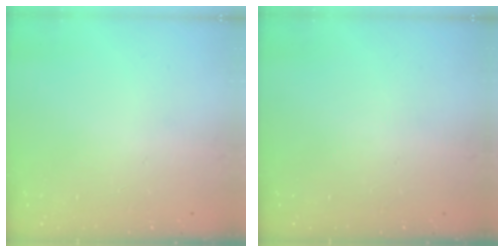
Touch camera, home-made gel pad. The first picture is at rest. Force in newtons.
{"total": 0.0}